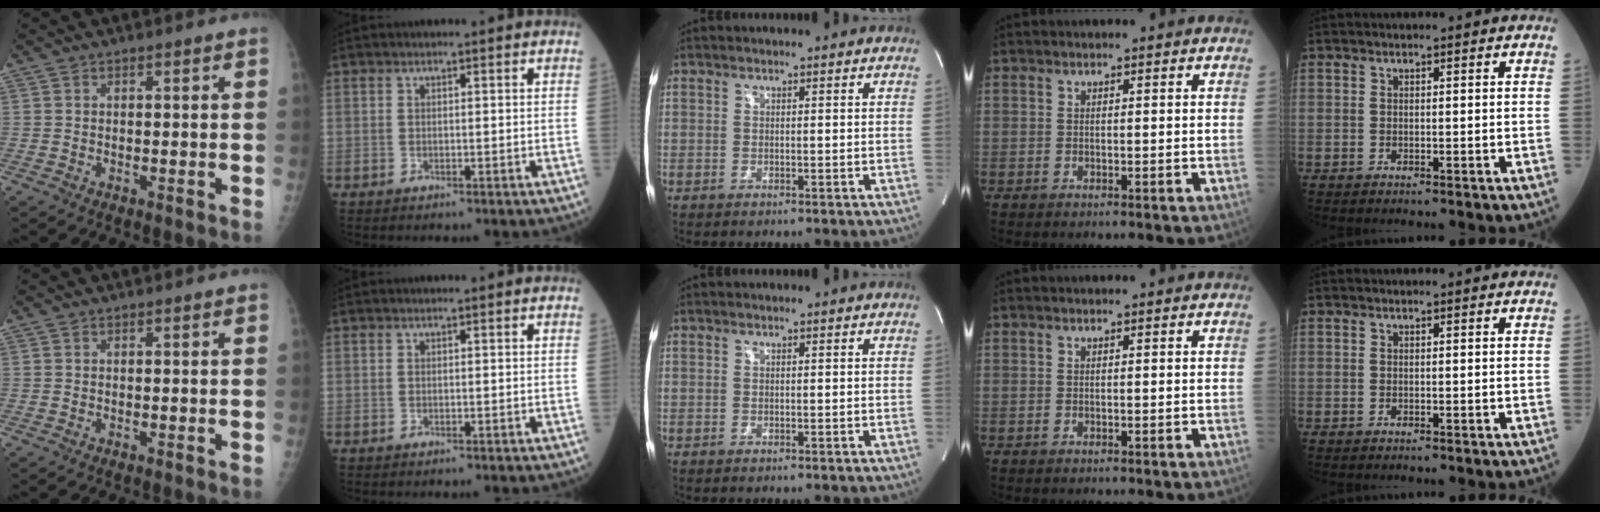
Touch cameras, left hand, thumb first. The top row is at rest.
{}